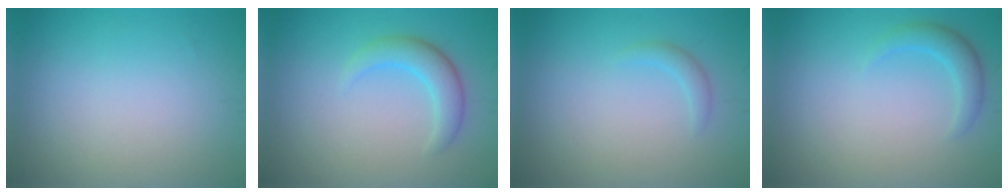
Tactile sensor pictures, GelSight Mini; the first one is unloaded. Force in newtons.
{"total": 2.9, "press": 2.9, "slide": 0.1}
{"total": 1.1, "press": 1.1, "slide": 0.1}
{"total": 2.1, "press": 2.1, "slide": 0.2}